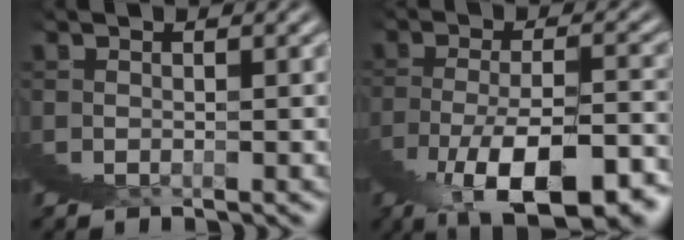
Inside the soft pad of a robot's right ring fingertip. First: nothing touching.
{"total": 8.1, "force": [-2.5, 3.3, 7.0], "torque": [-0.117, -0.016, -0.021]}